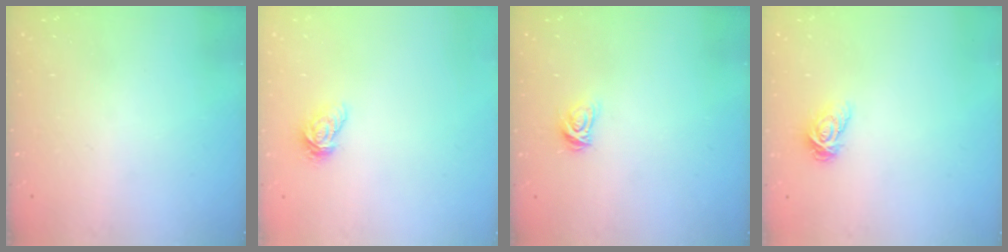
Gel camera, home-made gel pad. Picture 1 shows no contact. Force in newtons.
{"total": 6.0, "press": 5.9, "slide": 0.5}
{"total": 5.6, "press": 5.6, "slide": 0.4}
{"total": 4.7, "press": 4.6, "slide": 0.5}